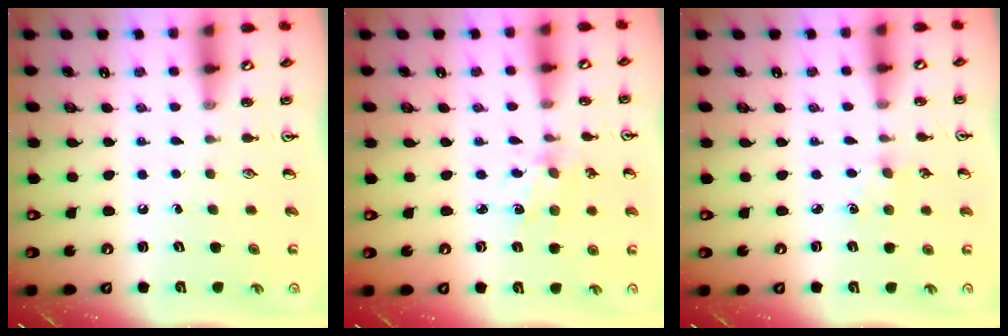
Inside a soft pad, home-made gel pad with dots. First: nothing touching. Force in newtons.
{"total": 2.4, "press": 2.4, "slide": 0.0}
{"total": 4.1, "press": 4.1, "slide": 0.5}